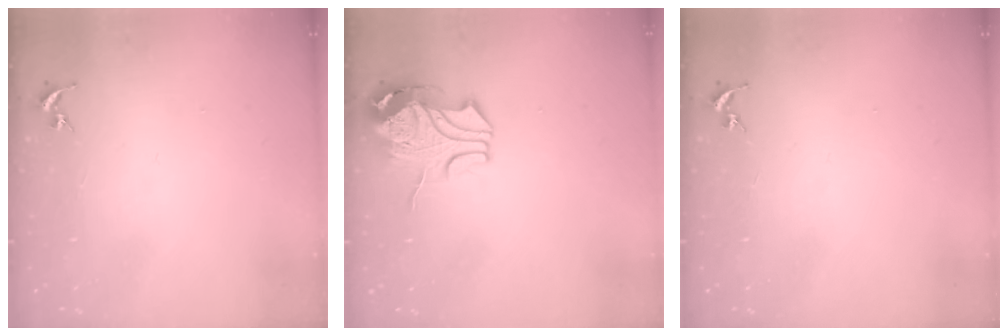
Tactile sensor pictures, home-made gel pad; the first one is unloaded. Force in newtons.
{"total": 10.5, "press": 10.4, "slide": 1.1}
{"total": 0.0}